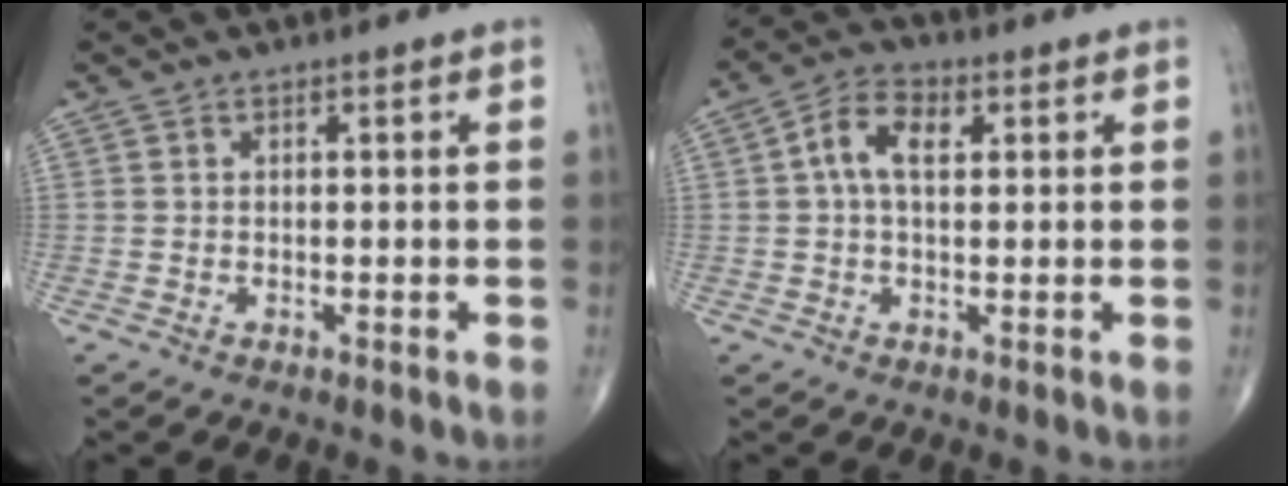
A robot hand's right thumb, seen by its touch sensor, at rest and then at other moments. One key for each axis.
{"total": 6.6, "fx": 1.4, "fy": 3.8, "fz": 5.2, "tx": -0.090, "ty": 0.016, "tz": 0.021}